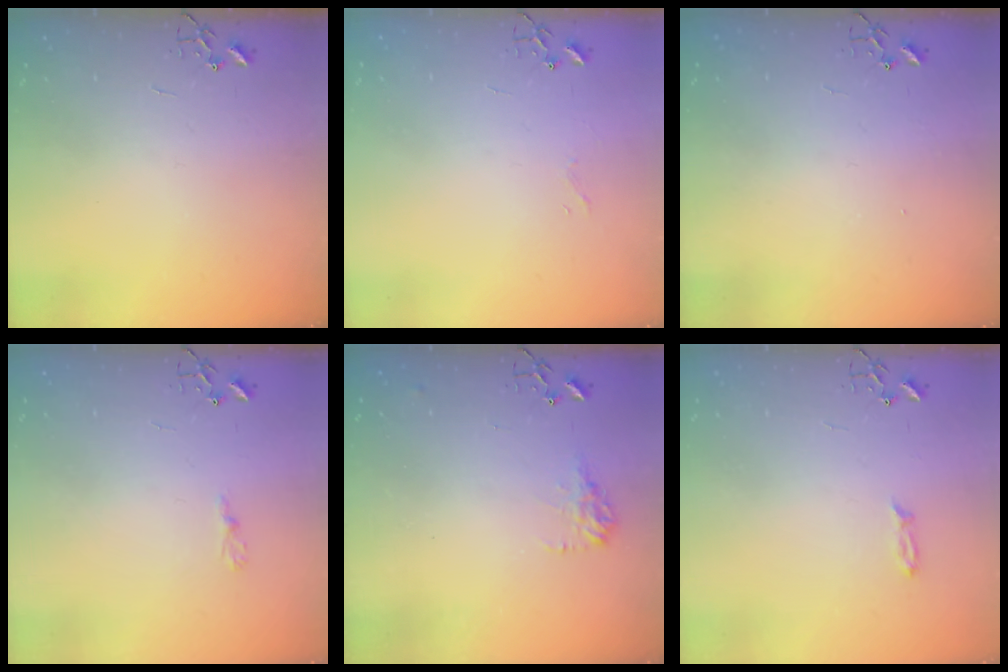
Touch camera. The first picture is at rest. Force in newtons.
{"total": 3.3, "press": 3.3, "slide": 0.3}
{"total": 1.1, "press": 1.1, "slide": 0.1}
{"total": 3.6, "press": 3.6, "slide": 0.4}
{"total": 9.2, "press": 9.2, "slide": 0.4}
{"total": 3.4, "press": 3.3, "slide": 0.5}